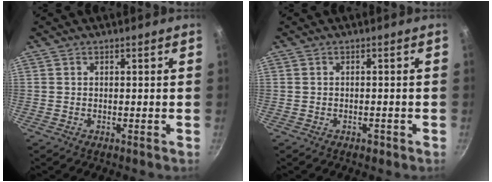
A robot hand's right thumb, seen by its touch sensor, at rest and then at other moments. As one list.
[{"total": 1.2, "force": [-0.7, 0.7, 0.7], "torque": [-0.010, 0.008, -0.005]}]